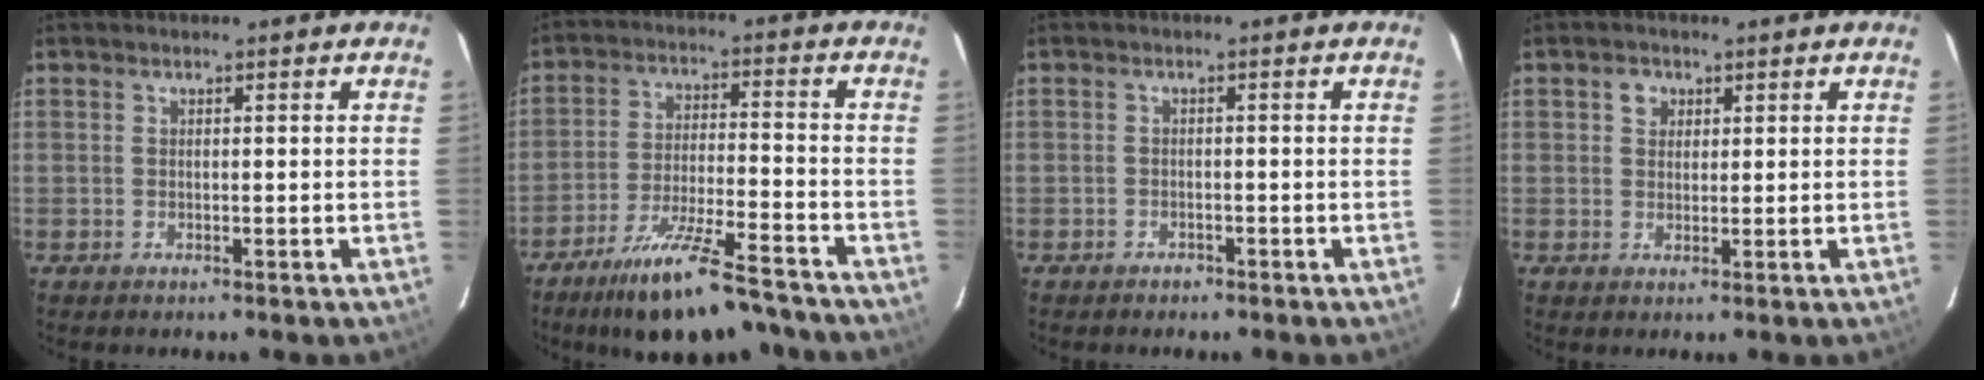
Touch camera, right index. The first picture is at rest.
{"total": 16.2, "force": [-13.4, 2.9, 8.7], "torque": [-0.170, -0.021, -0.213]}
{"total": 1.6, "force": [-1.2, 1.0, 0.0], "torque": [-0.004, 0.004, -0.020]}
{"total": 2.4, "force": [1.0, 2.1, 0.7], "torque": [-0.007, 0.009, 0.015]}